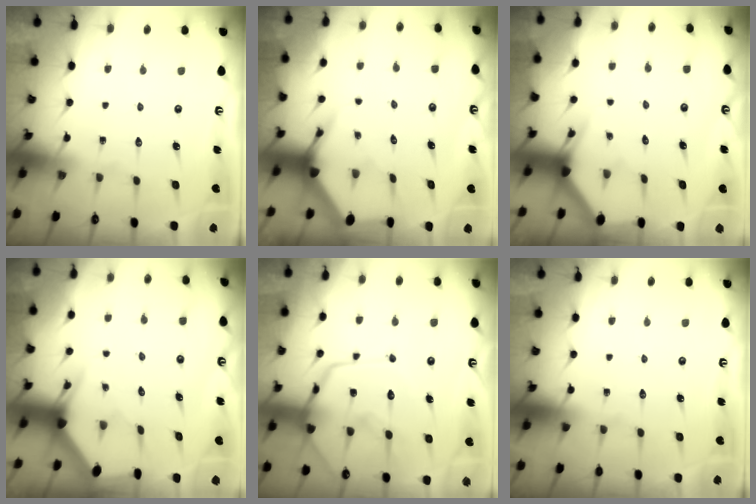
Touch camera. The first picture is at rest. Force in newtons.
{"total": 3.7, "press": 3.7, "slide": 0.5}
{"total": 3.0, "press": 3.0, "slide": 0.1}
{"total": 3.0, "press": 3.0, "slide": 0.0}
{"total": 14.8, "press": 14.7, "slide": 1.4}
{"total": 0.0}